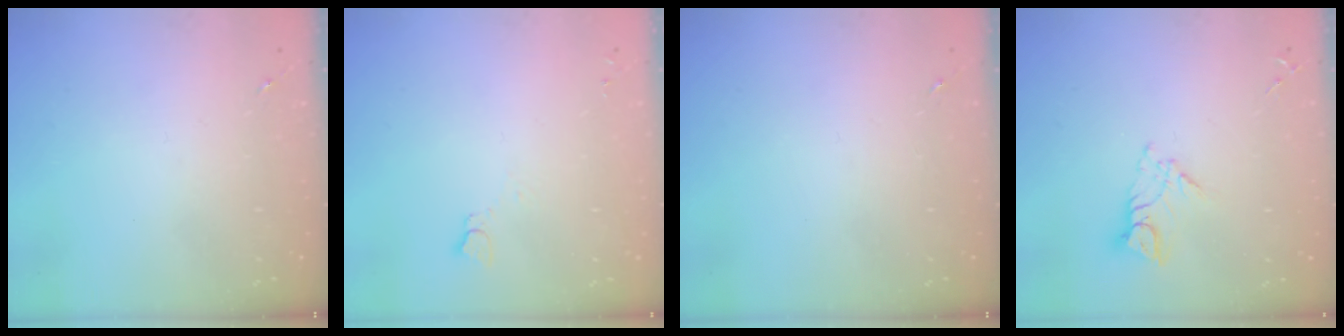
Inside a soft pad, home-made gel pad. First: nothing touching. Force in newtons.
{"total": 2.7, "press": 2.7, "slide": 0.3}
{"total": 0.0}
{"total": 8.4, "press": 8.4, "slide": 0.9}